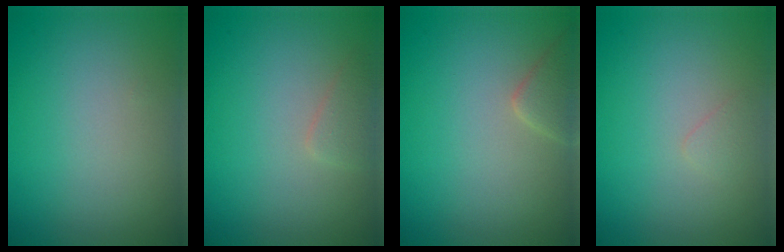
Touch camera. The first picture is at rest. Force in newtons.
{"total": 1.2, "press": 1.2, "slide": 0.1}
{"total": 1.9, "press": 1.9, "slide": 0.2}
{"total": 0.6, "press": 0.6, "slide": 0.1}